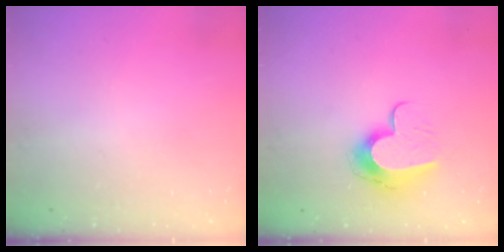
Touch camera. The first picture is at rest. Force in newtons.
{"total": 11.4, "press": 11.4, "slide": 0.6}